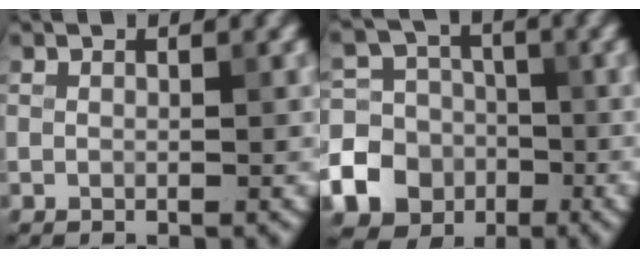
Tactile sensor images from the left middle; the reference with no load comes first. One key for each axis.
{"total": 15.5, "fx": -5.7, "fy": 14.0, "fz": 3.4, "tx": -0.099, "ty": -0.036, "tz": -0.108}